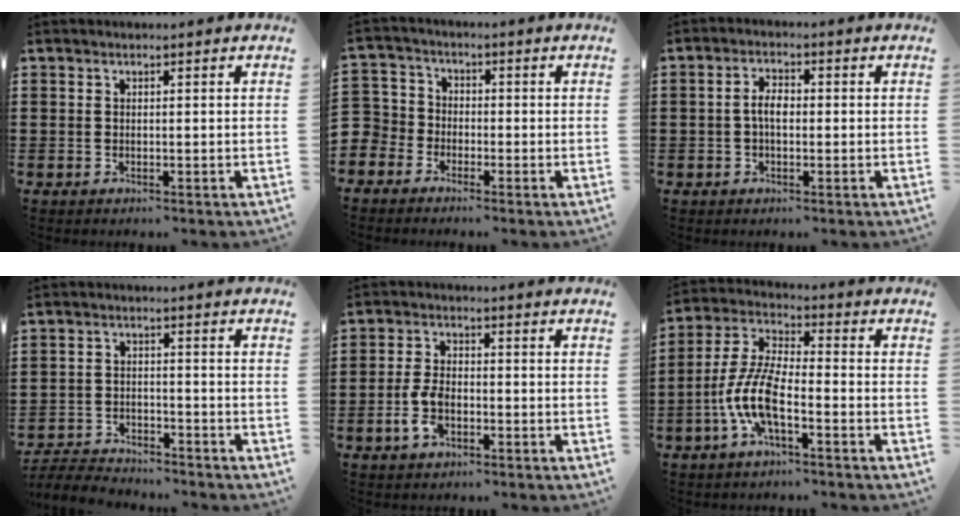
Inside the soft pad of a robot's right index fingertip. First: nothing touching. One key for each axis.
{"total": 3.9, "fx": -2.7, "fy": 2.8, "fz": -0.1, "tx": -0.031, "ty": 0.001, "tz": -0.065}
{"total": 3.2, "fx": -0.4, "fy": 1.5, "fz": 2.8, "tx": -0.060, "ty": 0.003, "tz": -0.010}
{"total": 4.3, "fx": -4.3, "fy": 0.7, "fz": 0.2, "tx": -0.013, "ty": 0.005, "tz": -0.092}
{"total": 5.2, "fx": -1.9, "fy": 2.8, "fz": 4.0, "tx": -0.096, "ty": -0.001, "tz": -0.040}
{"total": 8.9, "fx": -3.7, "fy": 2.7, "fz": 7.6, "tx": -0.189, "ty": -0.013, "tz": -0.077}